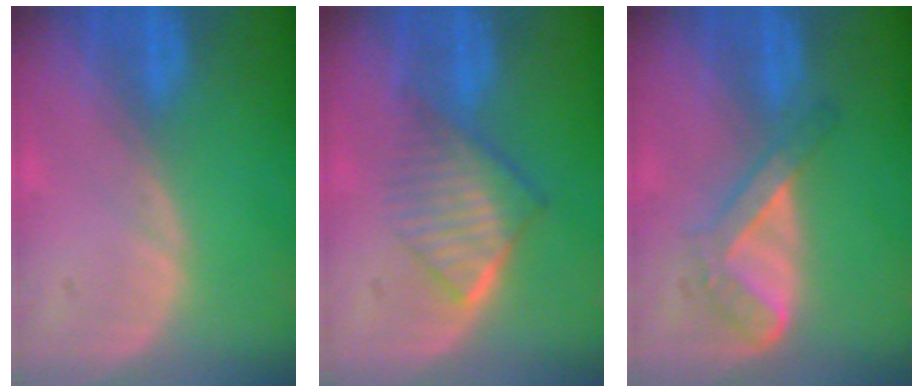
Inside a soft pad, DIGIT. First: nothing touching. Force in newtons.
{"total": 6.4, "press": 5.7, "slide": 2.9}
{"total": 4.5, "press": 4.4, "slide": 1.0}